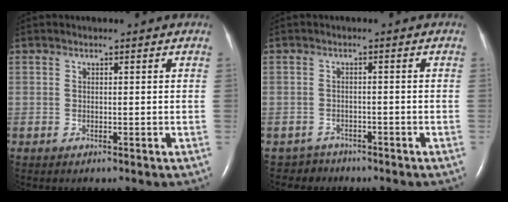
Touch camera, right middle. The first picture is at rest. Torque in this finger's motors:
{"motor_torque": [-0.51, -0.31, -0.23, -0.05]}